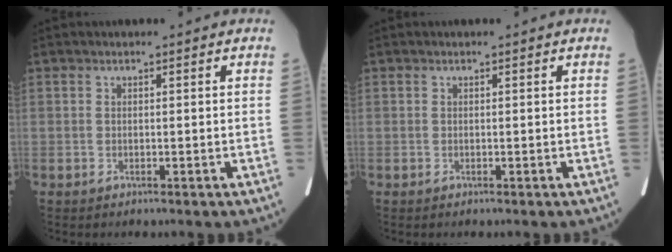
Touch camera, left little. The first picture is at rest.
{"total": 0.0}